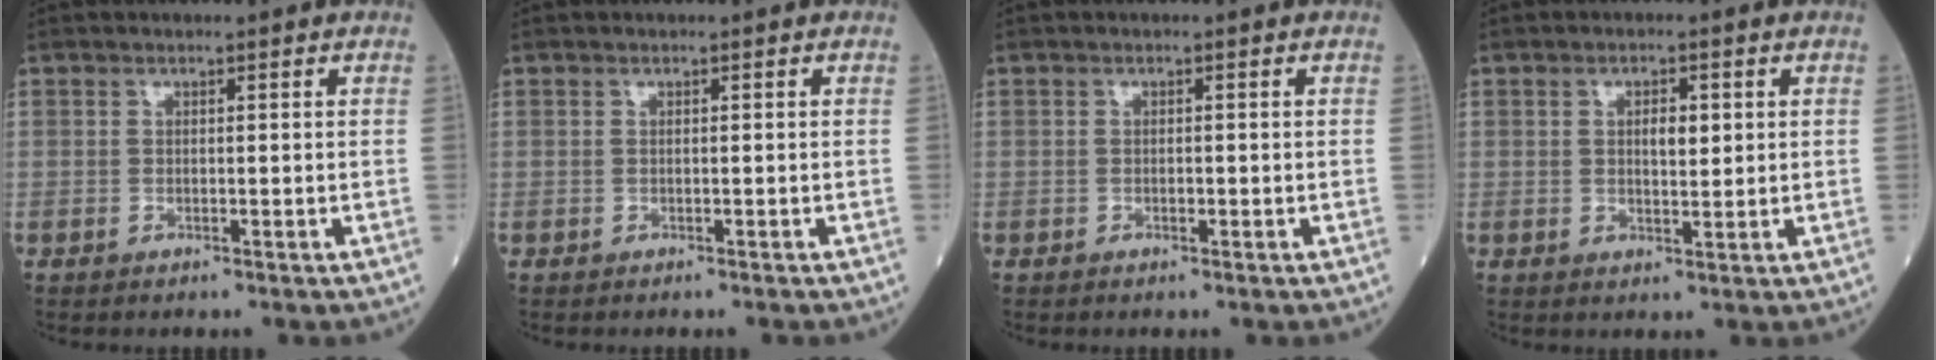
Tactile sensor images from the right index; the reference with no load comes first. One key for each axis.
{"total": 0.0}
{"total": 0.6, "fx": -0.3, "fy": 0.2, "fz": 0.5, "tx": -0.010, "ty": -0.001, "tz": -0.006}
{"total": 3.1, "fx": 0.7, "fy": 1.3, "fz": 2.8, "tx": -0.044, "ty": 0.001, "tz": 0.011}